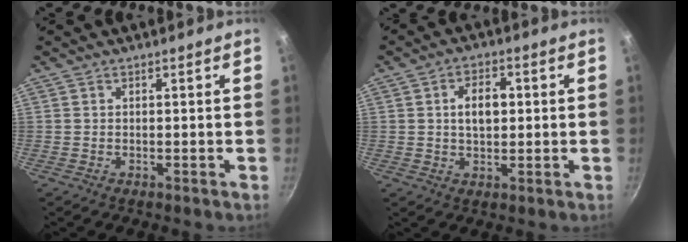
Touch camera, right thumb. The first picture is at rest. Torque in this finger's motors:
{"motor_torque": [-0.13, 0.20, 0.25, 0.10, 0.11]}